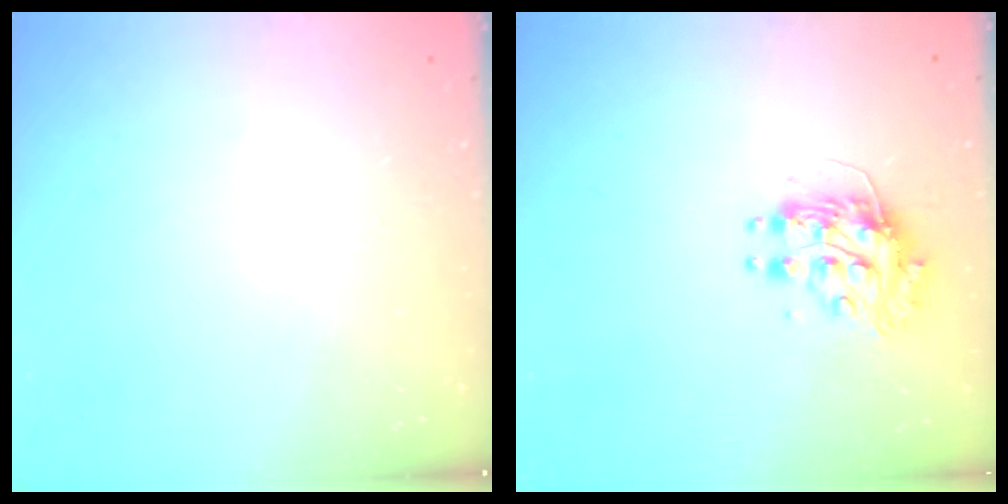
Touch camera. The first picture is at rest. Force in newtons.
{"total": 10.5, "press": 10.5, "slide": 0.3}